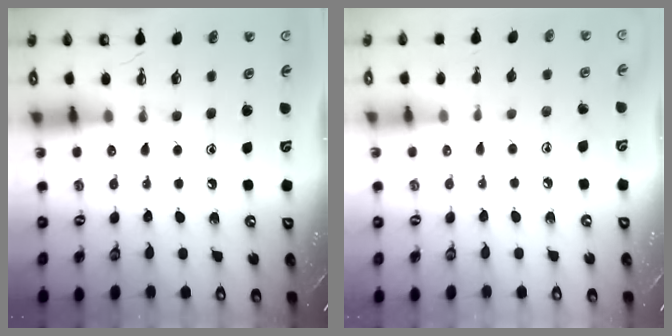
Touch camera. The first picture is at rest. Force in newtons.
{"total": 5.4, "press": 5.4, "slide": 0.5}